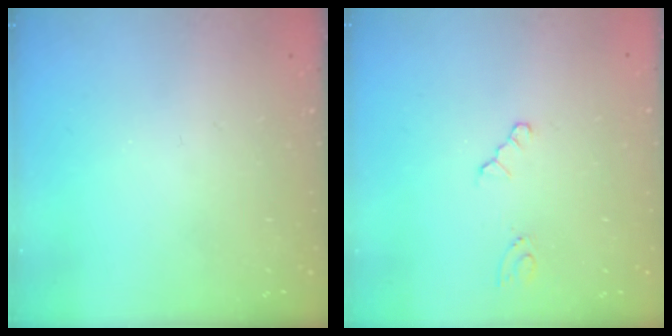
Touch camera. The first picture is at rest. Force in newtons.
{"total": 1.3, "press": 1.2, "slide": 0.2}